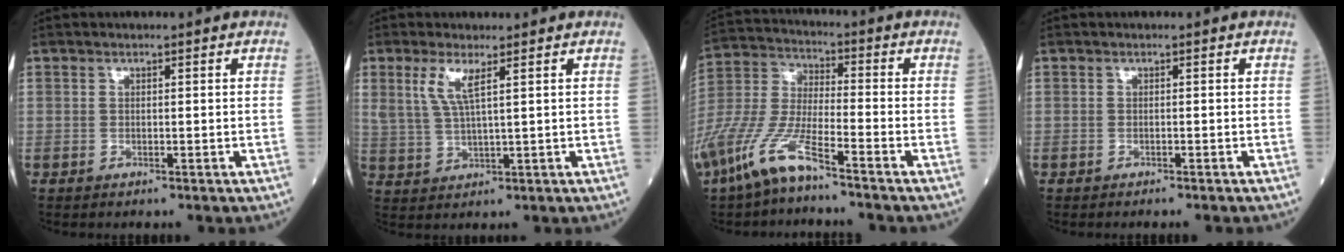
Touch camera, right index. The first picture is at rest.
{"total": 4.7, "force": [2.3, 0.5, 4.0], "torque": [-0.093, 0.000, 0.052]}
{"total": 12.2, "force": [-8.2, 1.8, 8.8], "torque": [-0.208, -0.017, -0.167]}
{"total": 2.8, "force": [-2.5, 0.0, 1.2], "torque": [-0.019, -0.003, -0.030]}